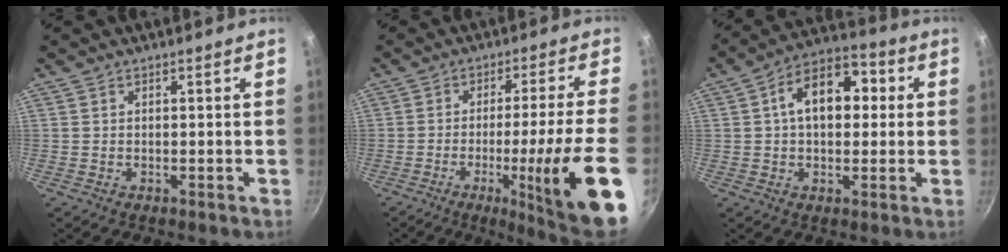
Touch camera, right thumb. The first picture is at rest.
{"total": 19.0, "force": [-6.1, 0.7, 18.0], "torque": [-0.250, 0.016, -0.081]}
{"total": 13.2, "force": [2.1, 8.5, 9.9], "torque": [-0.110, 0.027, 0.014]}